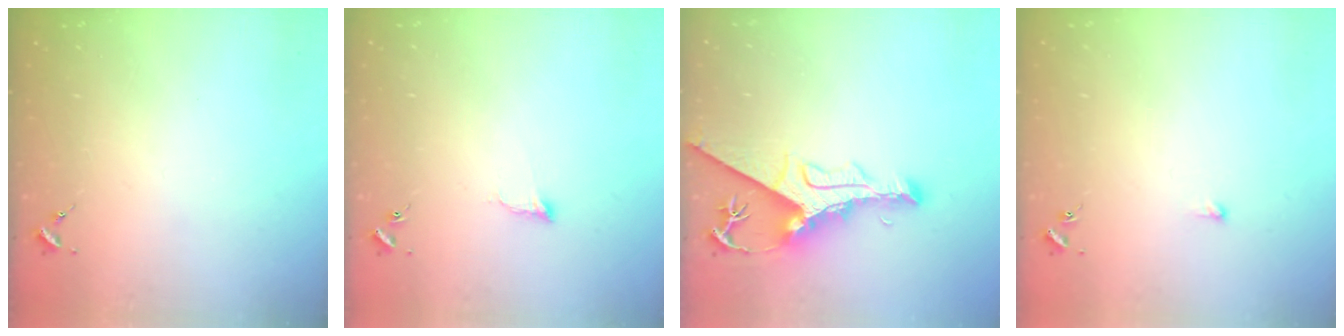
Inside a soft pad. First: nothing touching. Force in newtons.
{"total": 5.6, "press": 5.6, "slide": 0.5}
{"total": 11.9, "press": 11.9, "slide": 1.3}
{"total": 2.9, "press": 2.8, "slide": 0.6}